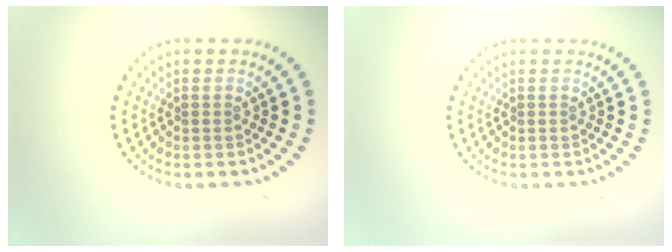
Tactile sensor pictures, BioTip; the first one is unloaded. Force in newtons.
{"total": 0.0}